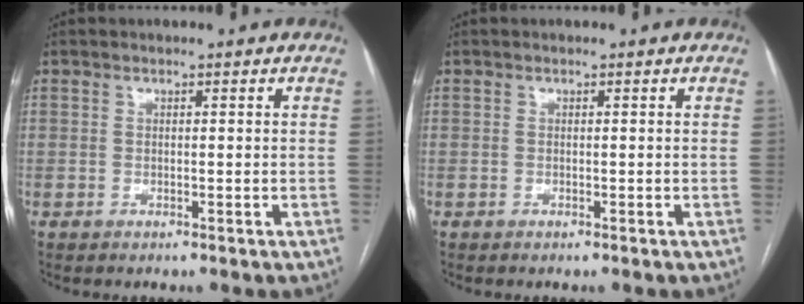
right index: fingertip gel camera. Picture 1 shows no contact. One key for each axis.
{"total": 0.0}